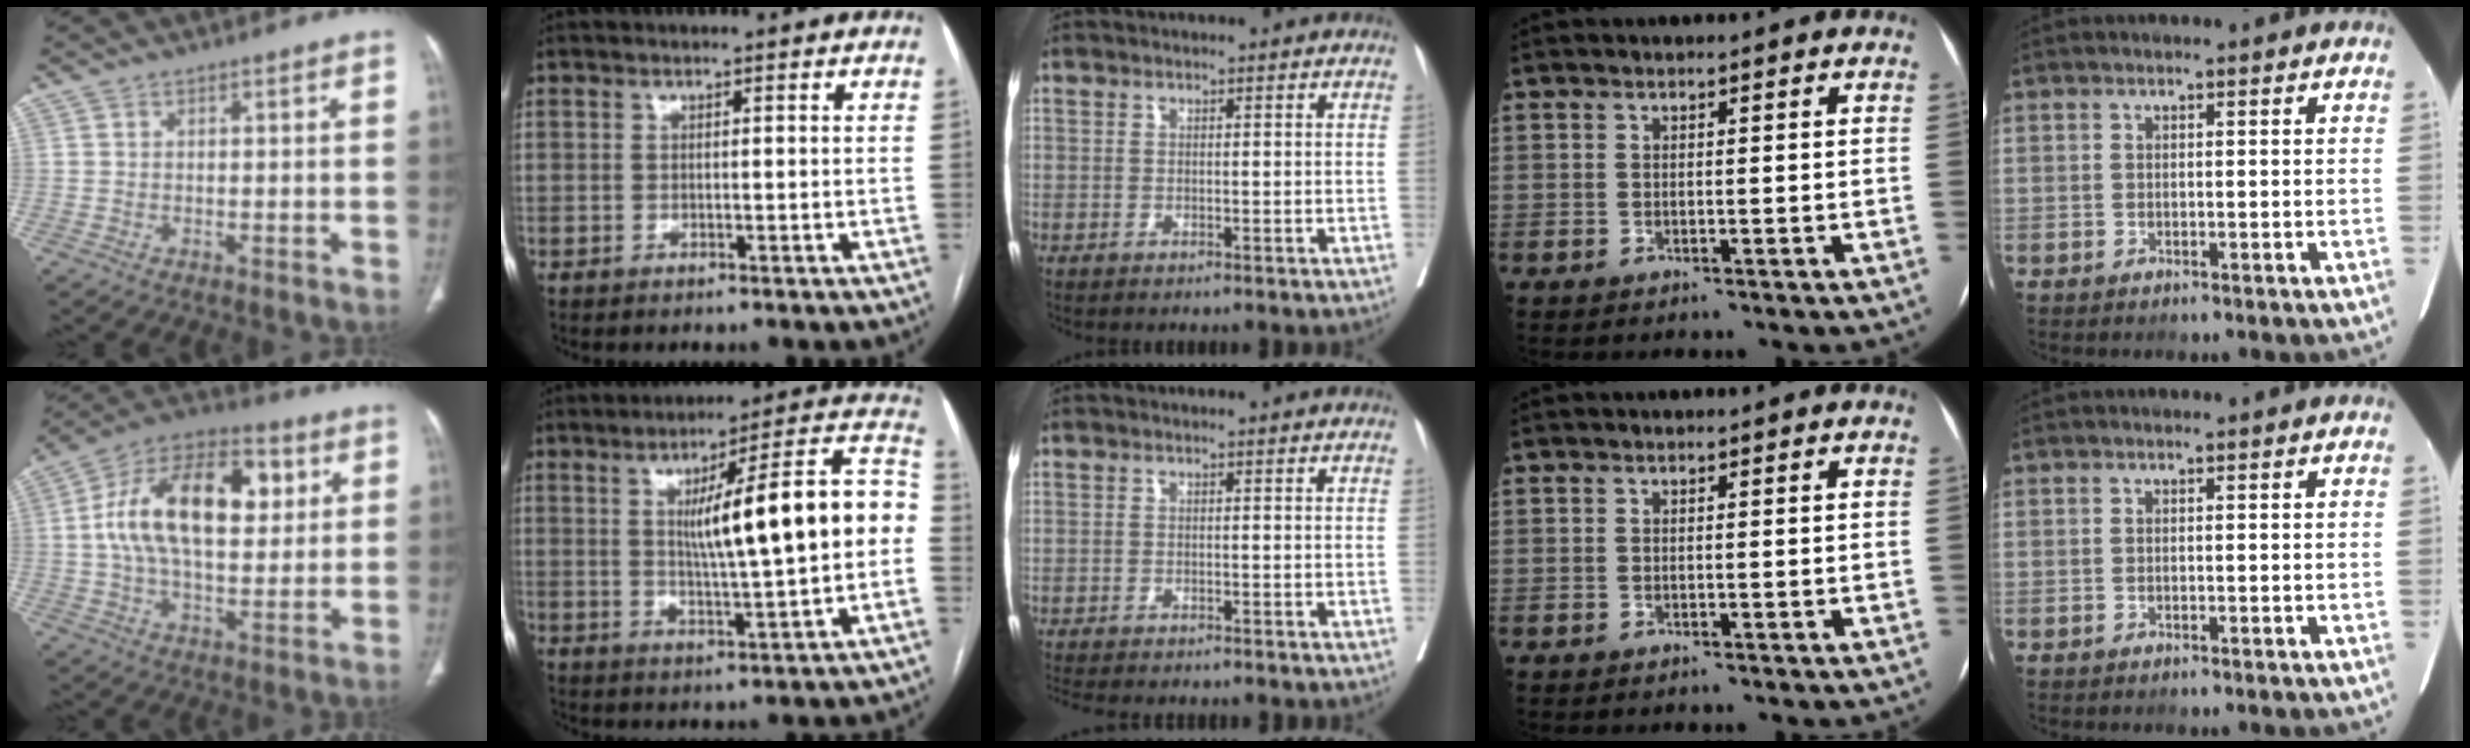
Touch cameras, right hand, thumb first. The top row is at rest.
{"thumb": {"total": 22.0, "force": [4.2, 12.2, 17.8], "torque": [-0.282, 0.016, 0.060]}, "index": {"total": 17.7, "force": [1.1, 1.8, 17.6], "torque": [-0.253, 0.034, 0.017]}, "middle": {"total": 8.9, "force": [-7.8, 1.4, 3.9], "torque": [-0.049, -0.010, -0.105]}}